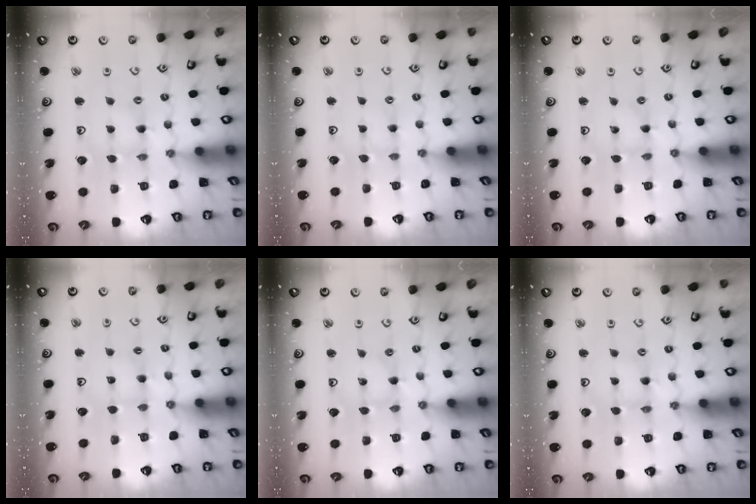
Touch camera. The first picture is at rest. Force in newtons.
{"total": 0.7, "press": 0.6, "slide": 0.1}
{"total": 0.0}
{"total": 2.7, "press": 2.7, "slide": 0.5}
{"total": 0.0}
{"total": 1.4, "press": 1.4, "slide": 0.2}